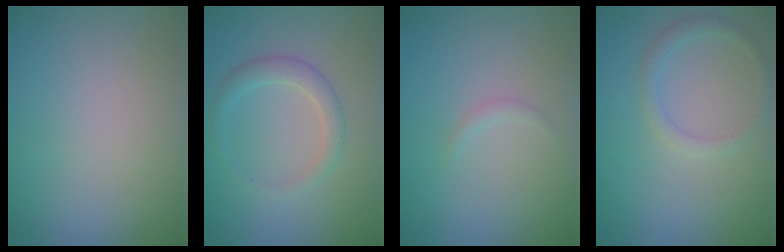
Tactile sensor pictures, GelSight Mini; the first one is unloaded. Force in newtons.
{"total": 1.5, "press": 1.5, "slide": 0.0}
{"total": 0.6, "press": 0.6, "slide": 0.1}
{"total": 1.4, "press": 1.4, "slide": 0.2}